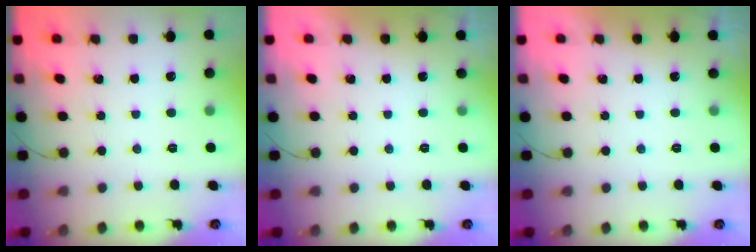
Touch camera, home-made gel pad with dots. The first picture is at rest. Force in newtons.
{"total": 0.0}
{"total": 0.0}